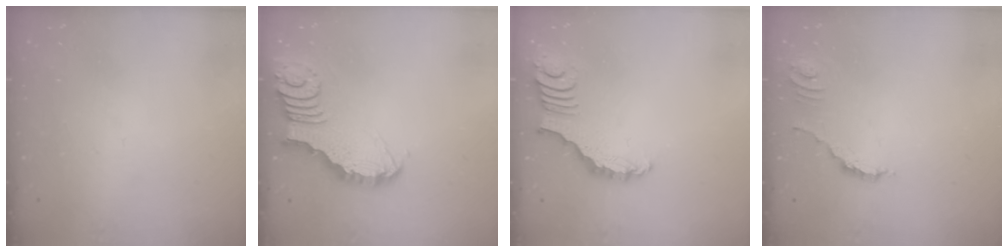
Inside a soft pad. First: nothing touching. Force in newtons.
{"total": 4.0, "press": 4.0, "slide": 0.3}
{"total": 2.2, "press": 2.2, "slide": 0.3}
{"total": 2.0, "press": 2.0, "slide": 0.3}